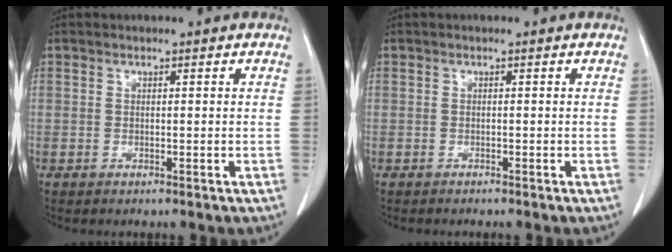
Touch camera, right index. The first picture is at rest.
{"total": 1.0, "force": [-1.0, 0.0, 0.3], "torque": [-0.008, -0.003, -0.011]}